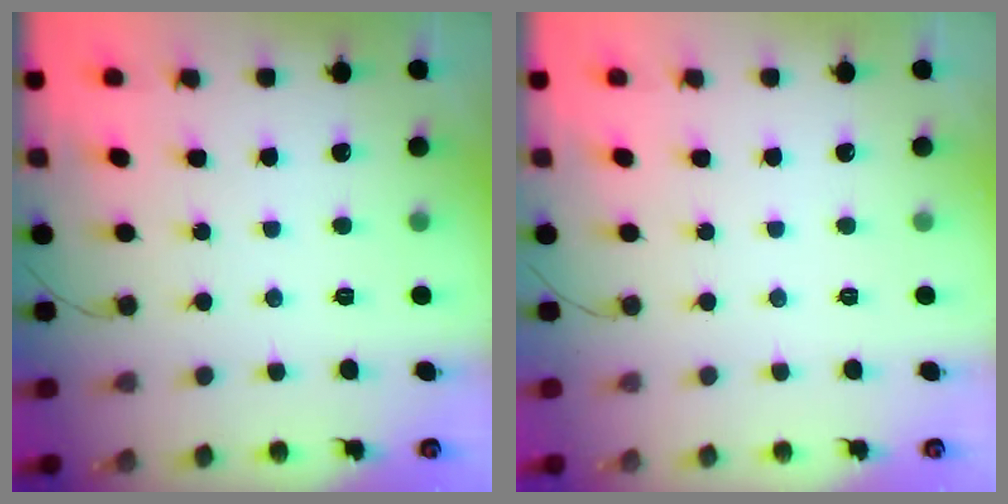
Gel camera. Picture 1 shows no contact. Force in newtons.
{"total": 0.0}